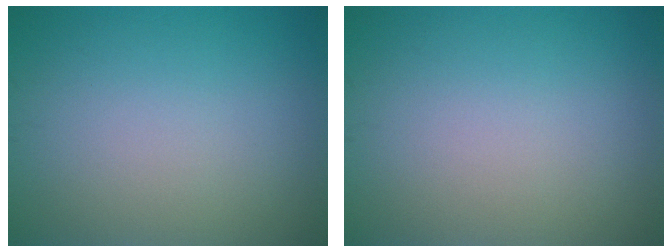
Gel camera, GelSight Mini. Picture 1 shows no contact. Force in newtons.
{"total": 0.0}